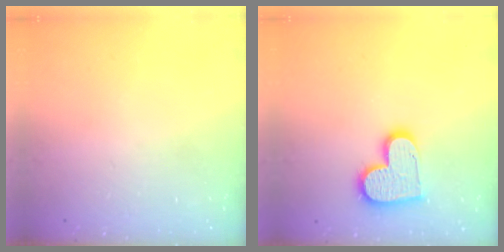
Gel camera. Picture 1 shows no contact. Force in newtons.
{"total": 13.8, "press": 13.7, "slide": 1.1}